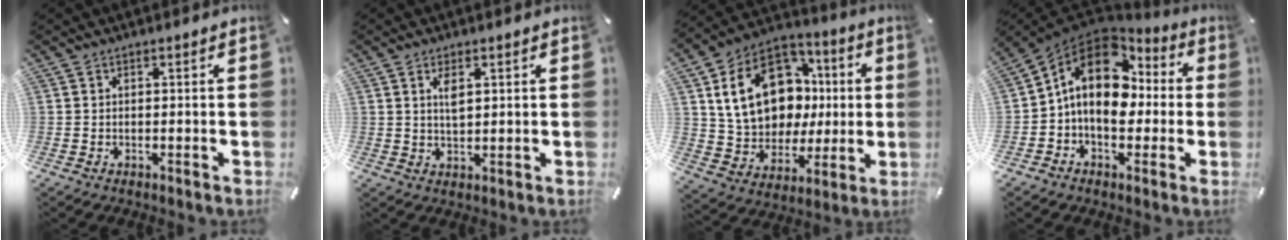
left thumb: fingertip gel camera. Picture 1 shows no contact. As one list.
[{"total": 3.4, "force": [1.3, 1.5, 2.7], "torque": [-0.052, 0.000, 0.020]}, {"total": 20.3, "force": [4.0, 15.9, 12.1], "torque": [-0.213, -0.002, 0.081]}, {"total": 14.3, "force": [1.3, 10.8, 9.3], "torque": [-0.173, 0.004, 0.024]}]